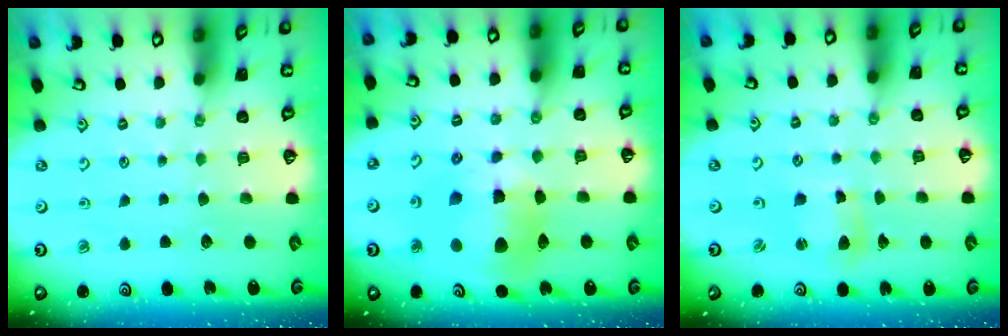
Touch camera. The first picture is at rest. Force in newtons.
{"total": 14.7, "press": 14.5, "slide": 1.9}
{"total": 4.4, "press": 4.4, "slide": 0.5}